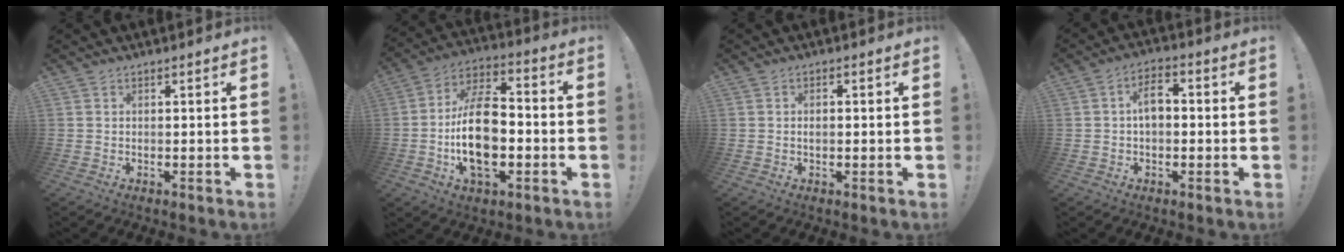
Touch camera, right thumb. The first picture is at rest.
{"total": 18.4, "force": [-3.6, 10.3, 14.8], "torque": [-0.281, 0.010, -0.065]}
{"total": 1.0, "force": [-0.5, 0.4, 0.8], "torque": [-0.018, 0.004, -0.009]}
{"total": 6.1, "force": [-0.1, 3.6, 4.9], "torque": [-0.077, 0.012, -0.003]}